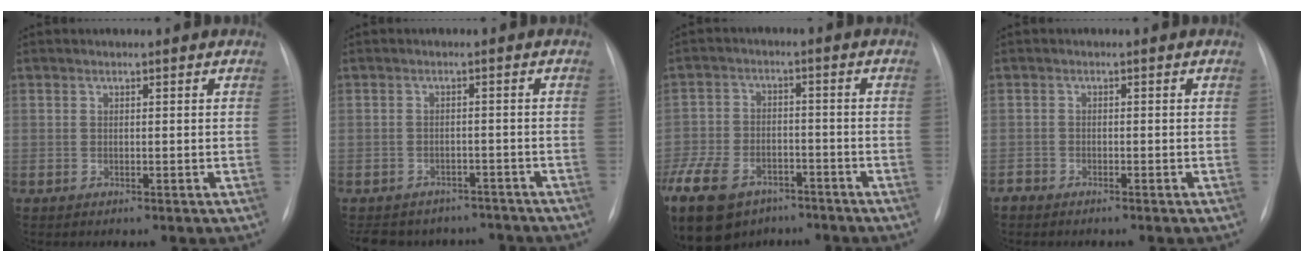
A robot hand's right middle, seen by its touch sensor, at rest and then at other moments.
{"total": 11.5, "force": [-10.1, 5.2, 1.8], "torque": [-0.031, 0.017, -0.117]}
{"total": 23.2, "force": [-14.1, 14.4, 11.5], "torque": [-0.353, -0.029, -0.224]}
{"total": 1.3, "force": [-1.2, 0.3, 0.0], "torque": [-0.002, -0.001, -0.024]}